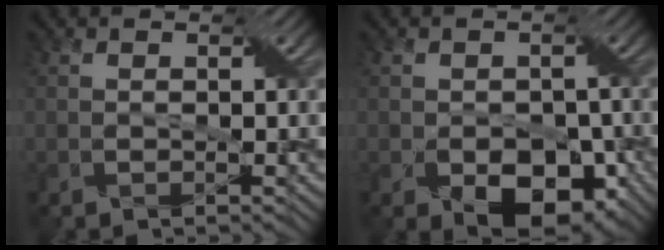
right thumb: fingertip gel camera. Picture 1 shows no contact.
{"total": 8.2, "force": [-3.4, 5.3, 5.3], "torque": [-0.082, -0.023, -0.044]}